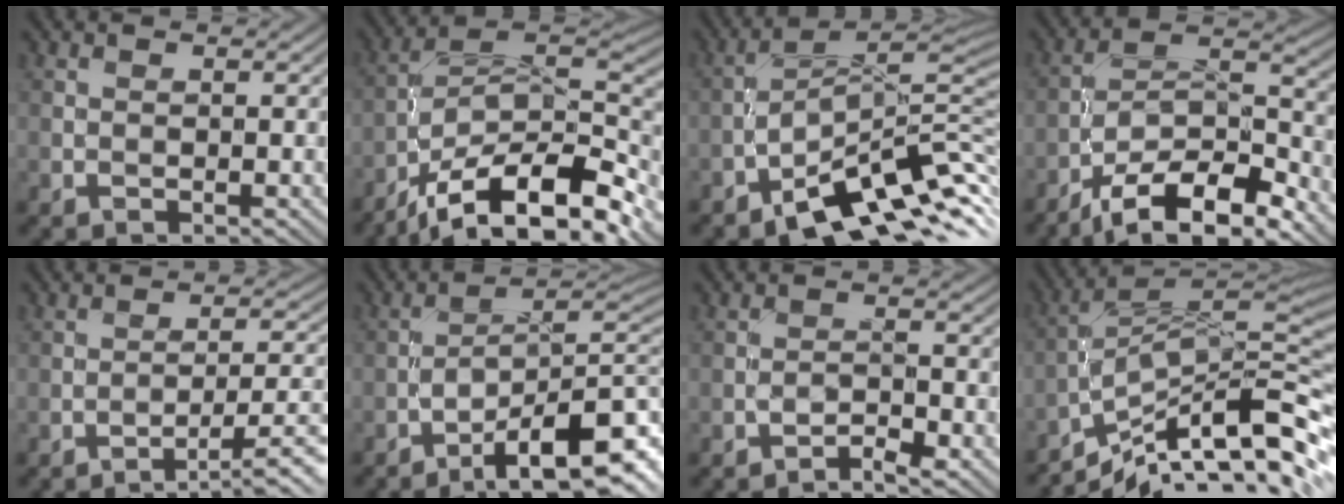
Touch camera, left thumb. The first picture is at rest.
{"total": 15.7, "force": [-10.1, 5.3, 10.8], "torque": [-0.206, -0.005, -0.179]}
{"total": 10.1, "force": [-4.8, 3.0, 8.4], "torque": [-0.123, 0.006, -0.088]}
{"total": 12.4, "force": [-8.6, 4.3, 7.8], "torque": [-0.145, -0.004, -0.161]}
{"total": 7.5, "force": [-4.9, 1.5, 5.5], "torque": [-0.080, 0.006, -0.067]}
{"total": 12.7, "force": [-7.7, 3.4, 9.6], "torque": [-0.151, 0.003, -0.115]}
{"total": 2.5, "force": [-2.2, 0.1, 1.1], "torque": [-0.017, 0.008, -0.044]}
{"total": 12.5, "force": [-6.9, 2.9, 9.9], "torque": [-0.185, 0.011, -0.117]}